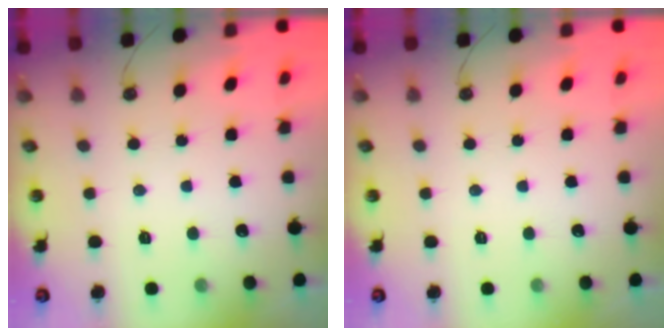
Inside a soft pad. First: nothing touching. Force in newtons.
{"total": 0.0}